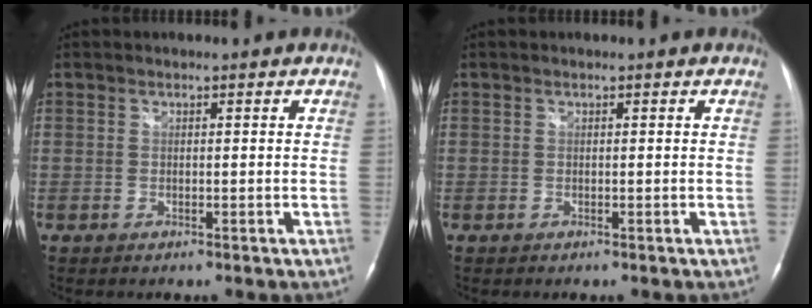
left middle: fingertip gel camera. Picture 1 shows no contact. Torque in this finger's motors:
{"motor_torque": [0.00, 0.00, 0.00, 0.00]}